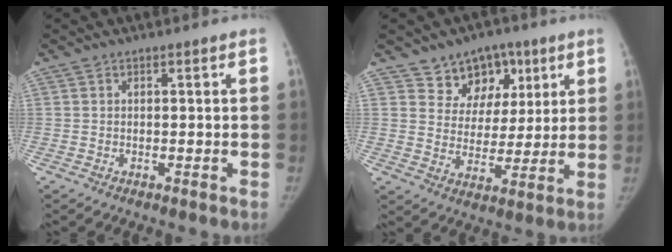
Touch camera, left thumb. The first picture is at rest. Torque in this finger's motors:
{"motor_torque": [0.01, 0.05, 0.02, 0.04, 0.00]}